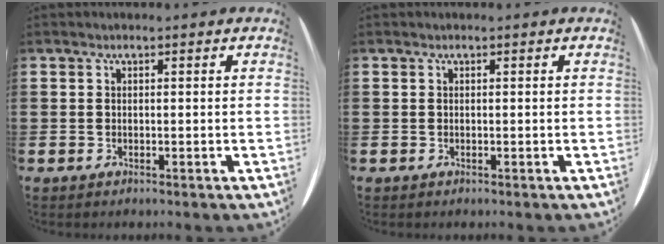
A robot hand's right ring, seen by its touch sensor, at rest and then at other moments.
{"total": 0.0}